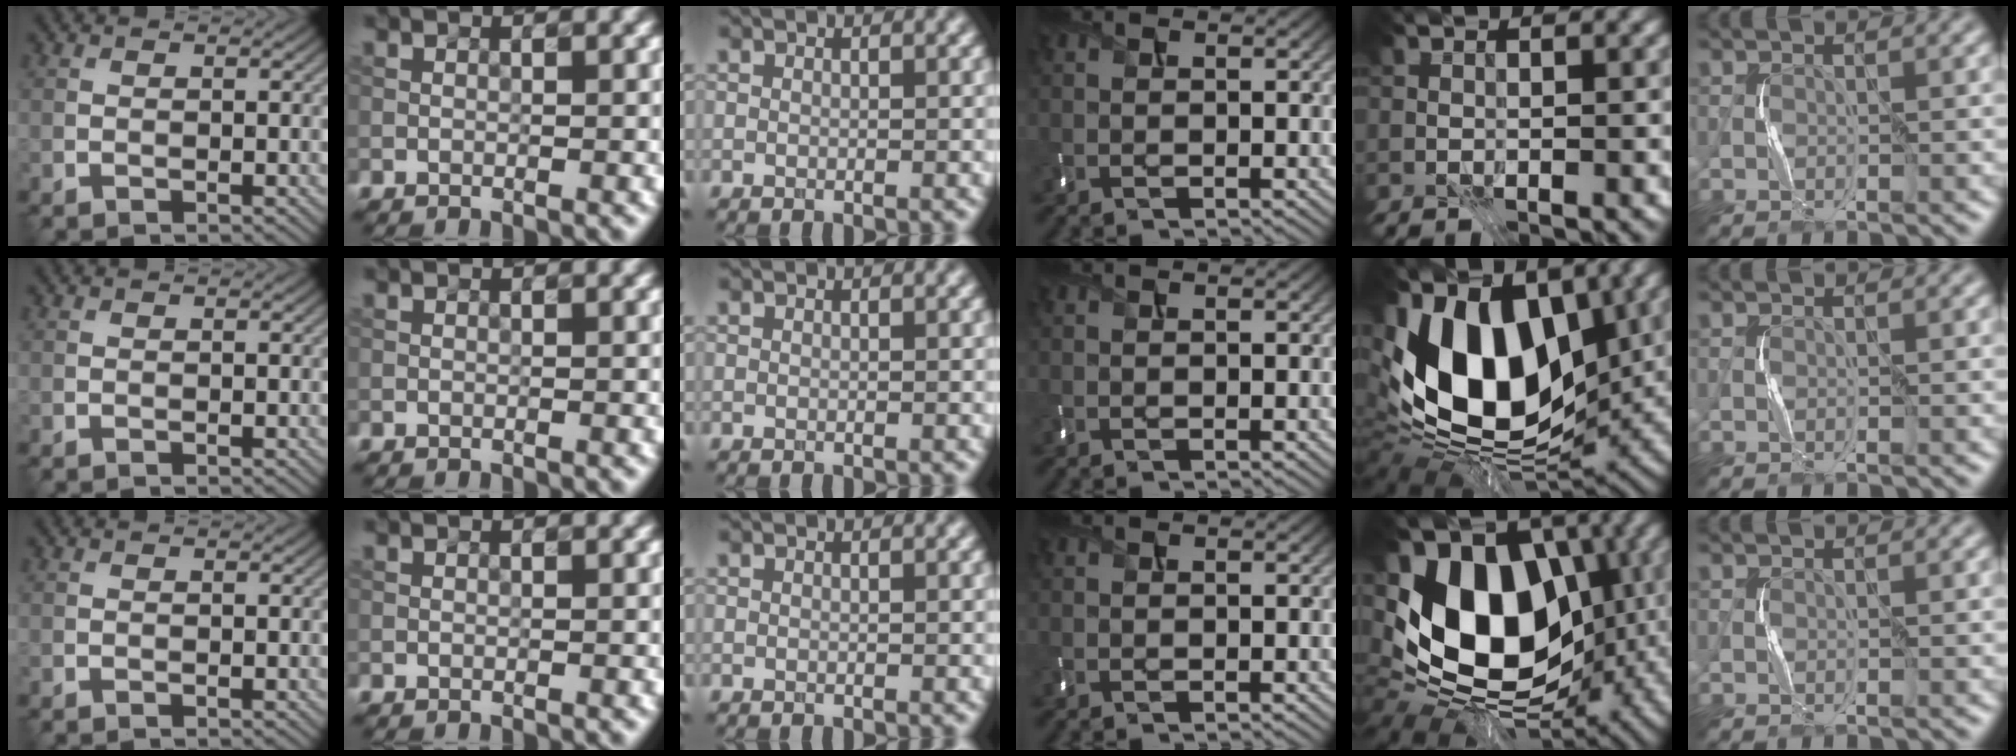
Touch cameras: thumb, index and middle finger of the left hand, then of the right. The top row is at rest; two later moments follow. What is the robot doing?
{"motion": "press", "object": "mouse"}